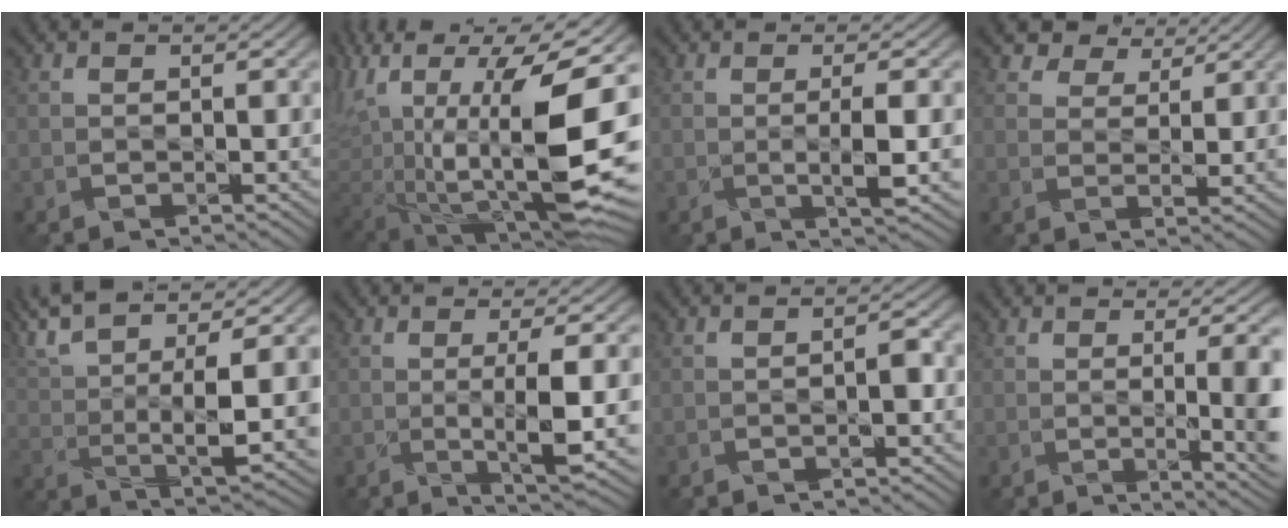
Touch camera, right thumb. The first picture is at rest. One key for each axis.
{"total": 18.4, "fx": 1.9, "fy": 8.1, "fz": 16.4, "tx": -0.296, "ty": -0.012, "tz": 0.034}
{"total": 3.7, "fx": -0.3, "fy": 0.1, "fz": 3.6, "tx": -0.062, "ty": 0.003, "tz": 0.001}
{"total": 5.2, "fx": 4.5, "fy": 2.3, "fz": 1.5, "tx": -0.032, "ty": 0.009, "tz": 0.077}
{"total": 12.9, "fx": 6.3, "fy": 2.5, "fz": 11.0, "tx": -0.243, "ty": 0.018, "tz": 0.132}
{"total": 5.4, "fx": -0.1, "fy": 0.1, "fz": 5.4, "tx": -0.092, "ty": 0.003, "tz": 0.007}
{"total": 1.9, "fx": -1.0, "fy": 0.3, "fz": 1.6, "tx": -0.021, "ty": 0.012, "tz": -0.017}
{"total": 7.6, "fx": 0.2, "fy": 1.8, "fz": 7.4, "tx": -0.066, "ty": 0.015, "tz": 0.009}